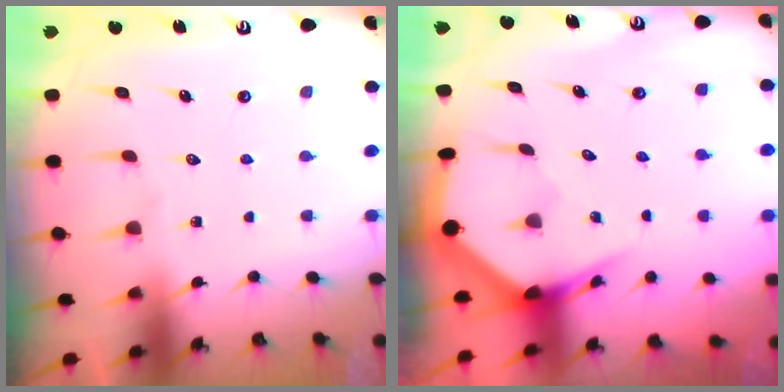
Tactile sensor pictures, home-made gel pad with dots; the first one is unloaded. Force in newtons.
{"total": 3.1, "press": 3.1, "slide": 0.5}